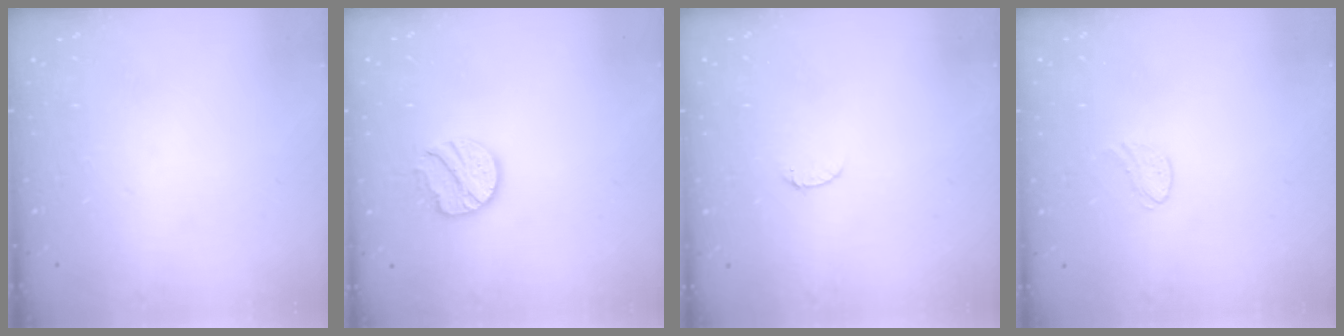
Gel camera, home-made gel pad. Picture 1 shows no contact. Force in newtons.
{"total": 11.1, "press": 11.1, "slide": 0.9}
{"total": 4.8, "press": 4.8, "slide": 0.5}
{"total": 6.1, "press": 6.1, "slide": 0.6}